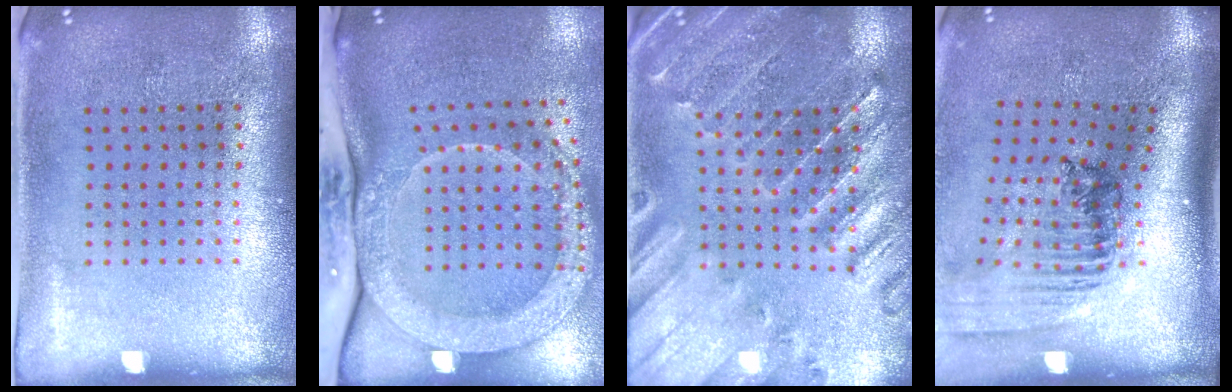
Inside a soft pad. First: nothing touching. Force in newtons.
{"total": 3.1, "press": 2.3, "slide": 2.1}
{"total": 1.1, "press": 1.1, "slide": 0.3}
{"total": 1.8, "press": 1.4, "slide": 1.2}